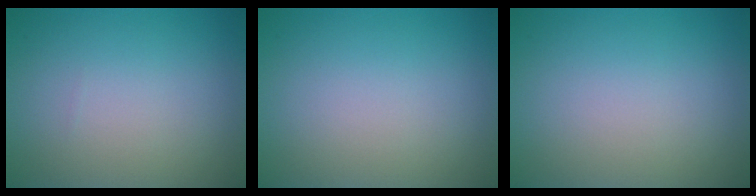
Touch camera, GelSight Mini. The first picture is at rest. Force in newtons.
{"total": 0.0}
{"total": 0.0}